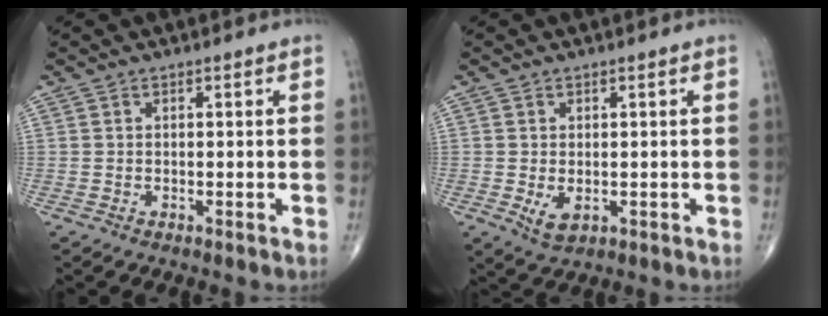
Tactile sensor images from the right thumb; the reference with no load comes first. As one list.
[{"total": 3.2, "force": [-0.5, 1.9, 2.5], "torque": [-0.037, -0.007, 0.001]}]